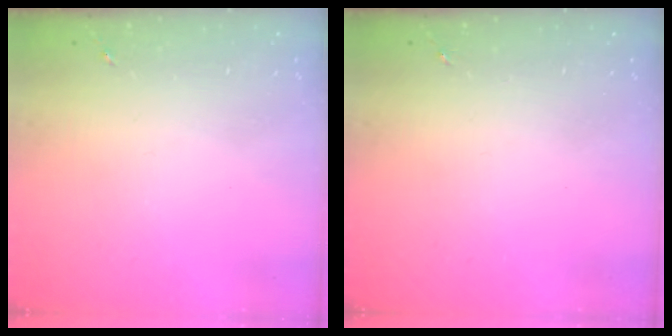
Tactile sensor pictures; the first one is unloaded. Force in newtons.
{"total": 0.0}